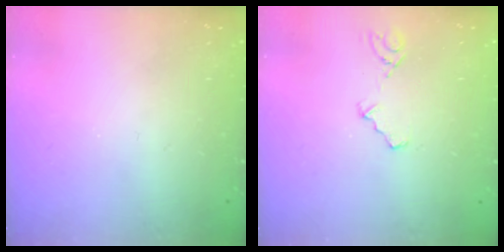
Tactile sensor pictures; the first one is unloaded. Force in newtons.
{"total": 3.9, "press": 3.7, "slide": 1.1}